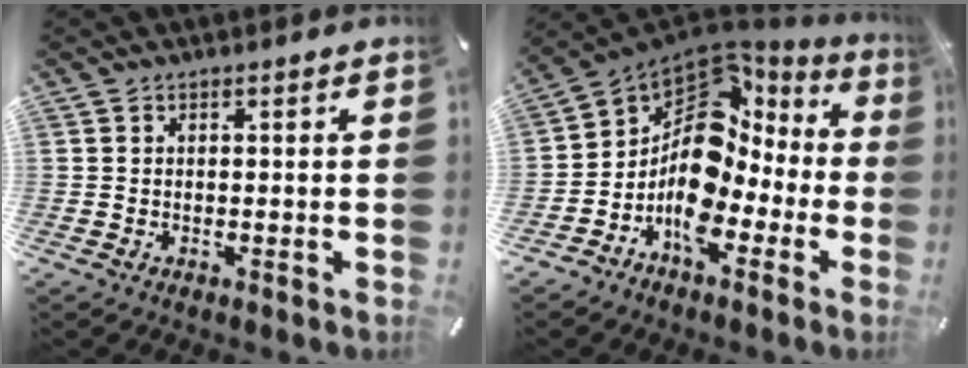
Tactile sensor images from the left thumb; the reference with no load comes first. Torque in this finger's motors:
{"motor_torque": [1.50, 3.51, 1.61, 1.15, 0.23]}